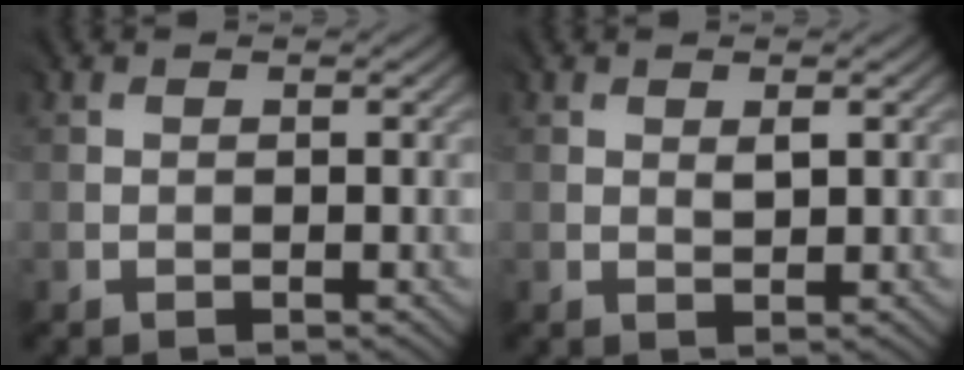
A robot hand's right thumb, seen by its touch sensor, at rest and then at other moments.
{"total": 1.1, "force": [0.7, 0.5, 0.8], "torque": [-0.012, -0.005, 0.015]}